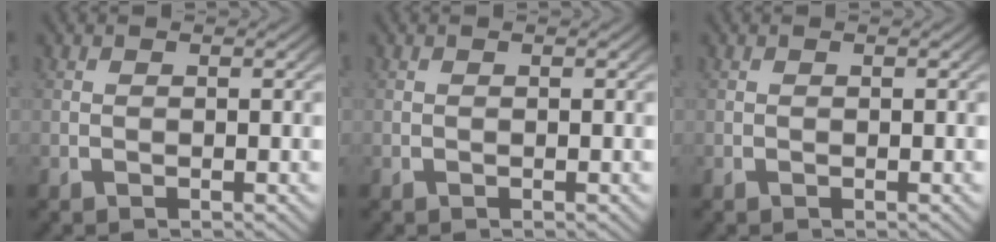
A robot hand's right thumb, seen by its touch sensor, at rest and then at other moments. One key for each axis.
{"total": 0.0}
{"total": 0.0}